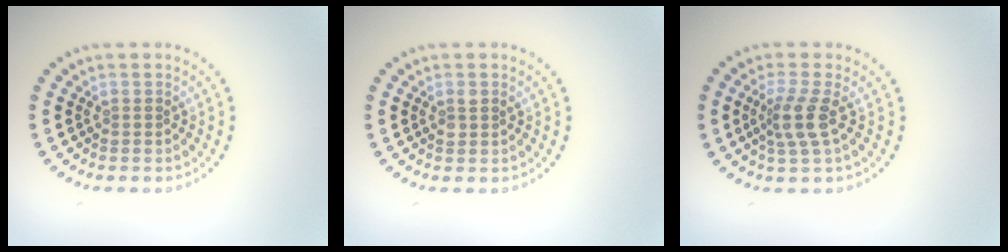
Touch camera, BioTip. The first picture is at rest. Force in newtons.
{"total": 1.1, "press": 1.0, "slide": 0.4}
{"total": 2.7, "press": 2.0, "slide": 1.8}